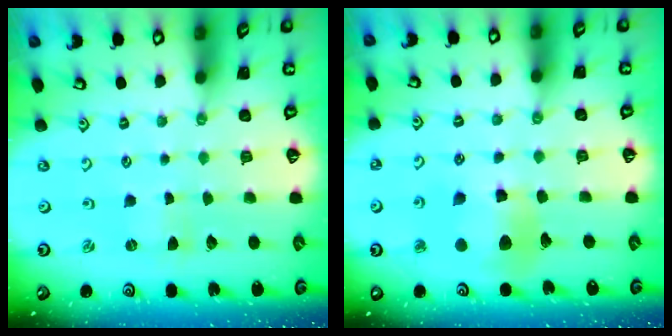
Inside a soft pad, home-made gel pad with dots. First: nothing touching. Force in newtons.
{"total": 10.4, "press": 10.4, "slide": 1.2}